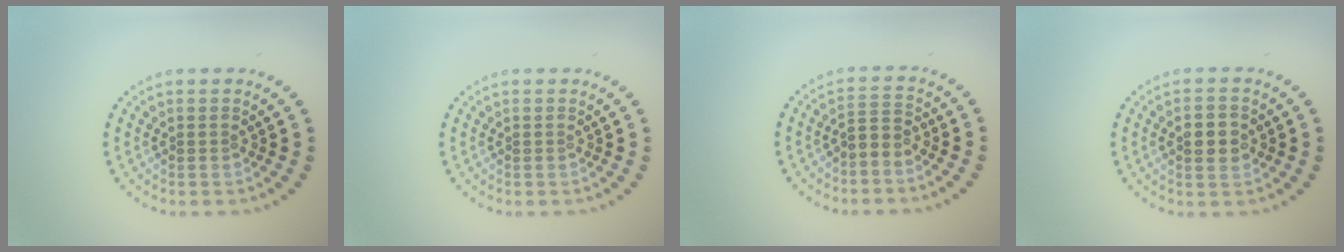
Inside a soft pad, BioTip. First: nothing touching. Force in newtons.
{"total": 0.0}
{"total": 2.0, "press": 1.5, "slide": 1.3}
{"total": 2.7, "press": 2.7, "slide": 0.1}